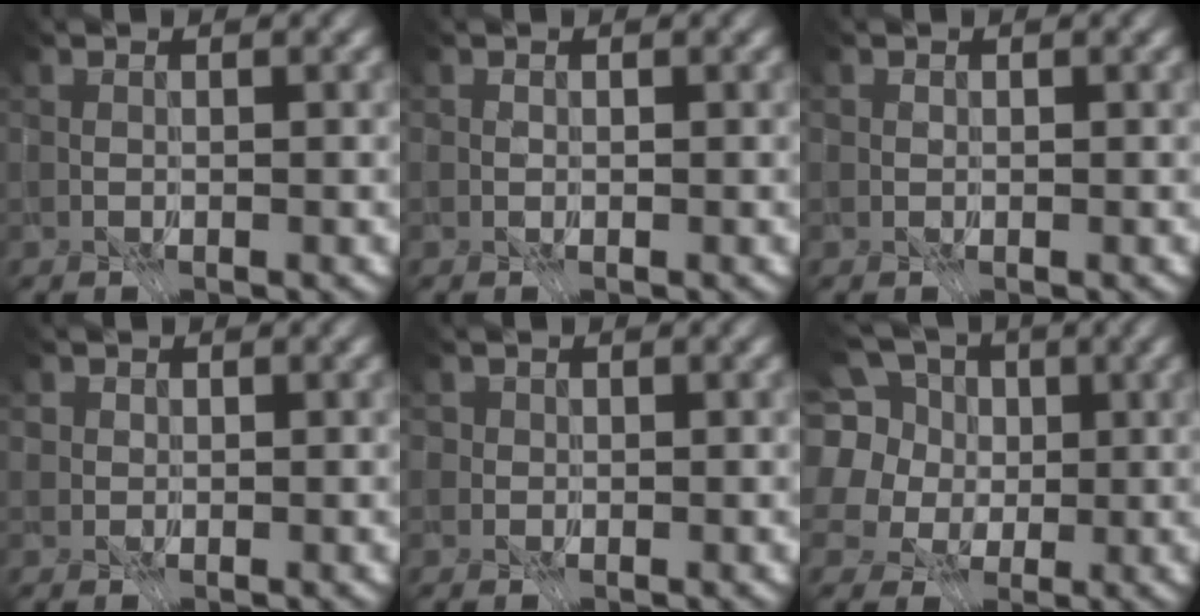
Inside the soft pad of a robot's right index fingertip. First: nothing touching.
{"total": 2.1, "force": [1.0, 1.5, 1.0], "torque": [-0.011, 0.008, 0.004]}
{"total": 2.2, "force": [1.2, 1.5, 1.0], "torque": [-0.010, 0.006, 0.008]}
{"total": 3.5, "force": [2.0, 2.5, 1.5], "torque": [-0.017, 0.004, 0.017]}
{"total": 2.9, "force": [1.5, 2.1, 1.3], "torque": [-0.016, 0.003, 0.008]}
{"total": 7.3, "force": [2.4, 5.4, 4.1], "torque": [-0.097, 0.016, 0.020]}